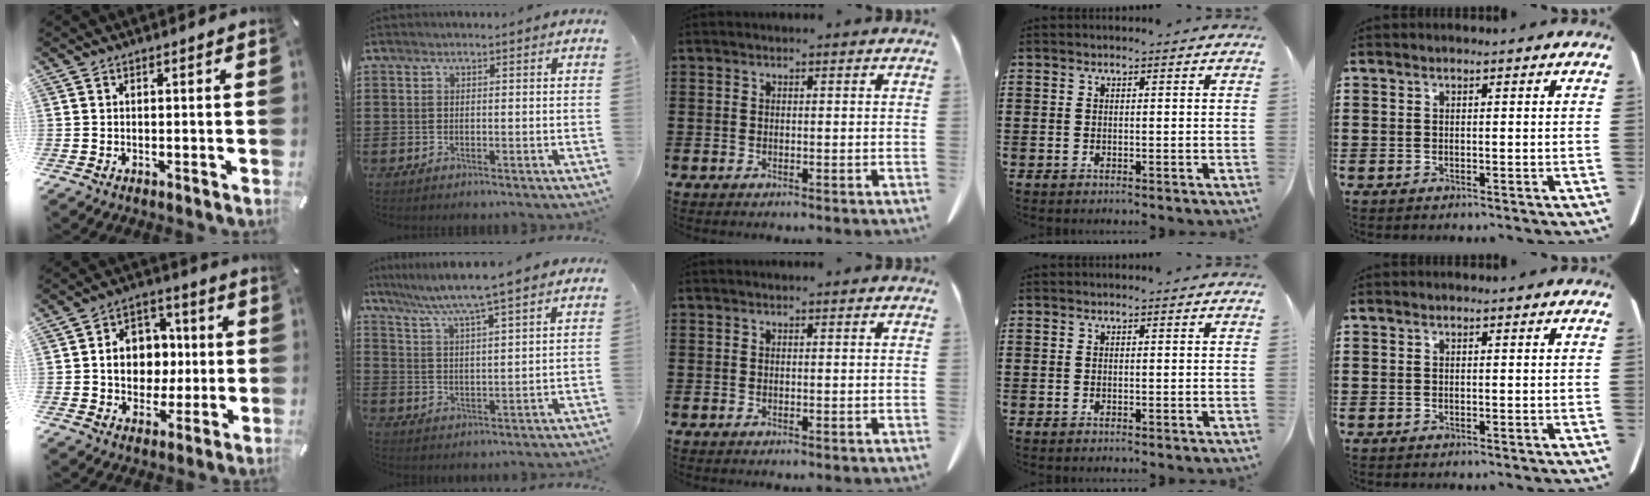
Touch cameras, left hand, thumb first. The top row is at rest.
{"thumb": {"total": 10.7, "force": [-0.1, 9.3, 5.3], "torque": [-0.082, 0.019, 0.006]}, "index": {"total": 5.8, "force": [5.0, -0.9, 2.9], "torque": [-0.076, -0.030, 0.080]}}